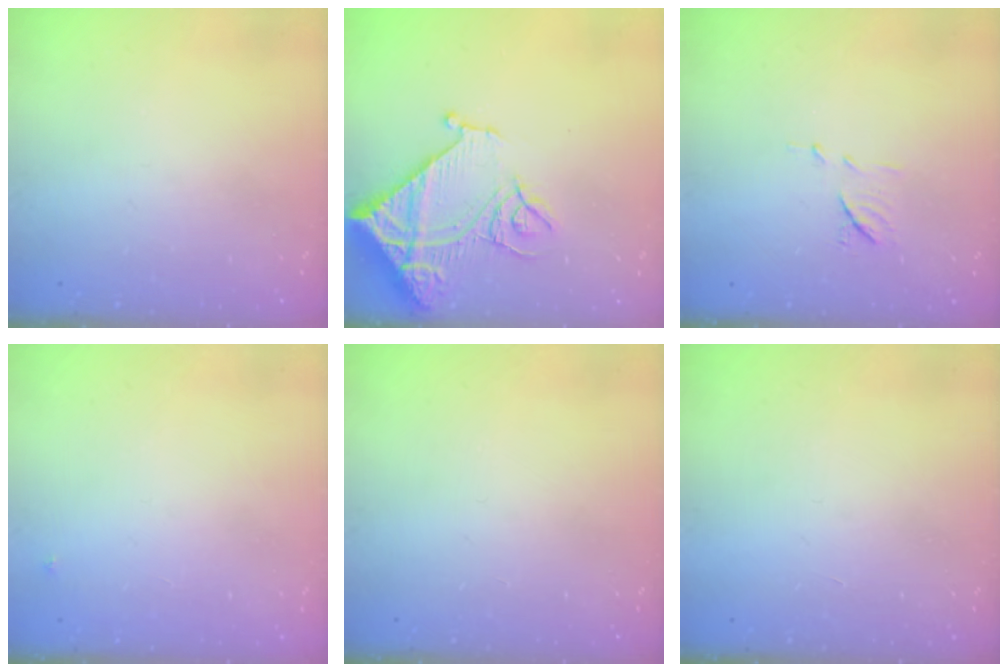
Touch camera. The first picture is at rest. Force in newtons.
{"total": 16.9, "press": 16.9, "slide": 1.6}
{"total": 7.0, "press": 7.0, "slide": 0.6}
{"total": 3.1, "press": 3.1, "slide": 0.3}
{"total": 0.0}
{"total": 1.5, "press": 1.5, "slide": 0.1}